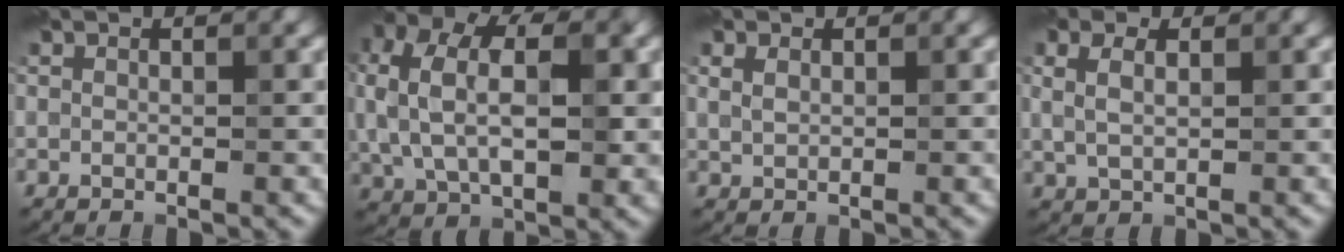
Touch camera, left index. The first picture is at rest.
{"total": 9.2, "force": [1.2, 5.6, 7.1], "torque": [-0.145, 0.007, 0.015]}
{"total": 1.3, "force": [0.6, 0.8, 0.8], "torque": [-0.019, 0.001, 0.015]}
{"total": 2.9, "force": [1.1, 1.6, 2.2], "torque": [-0.047, 0.002, 0.022]}